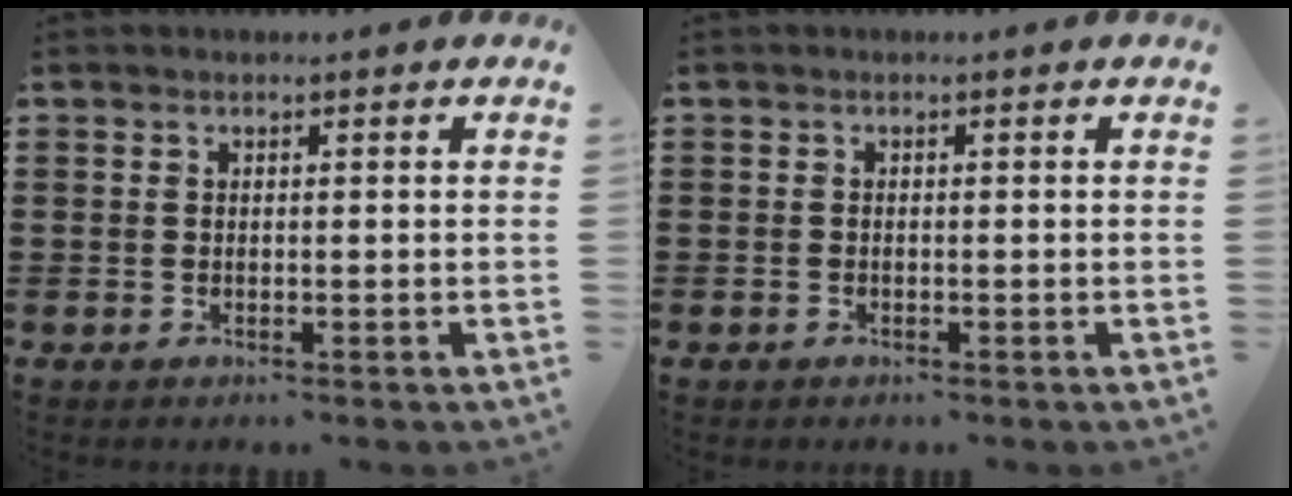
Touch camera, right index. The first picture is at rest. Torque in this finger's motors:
{"motor_torque": [0.10, 0.34, -0.01, 0.00]}